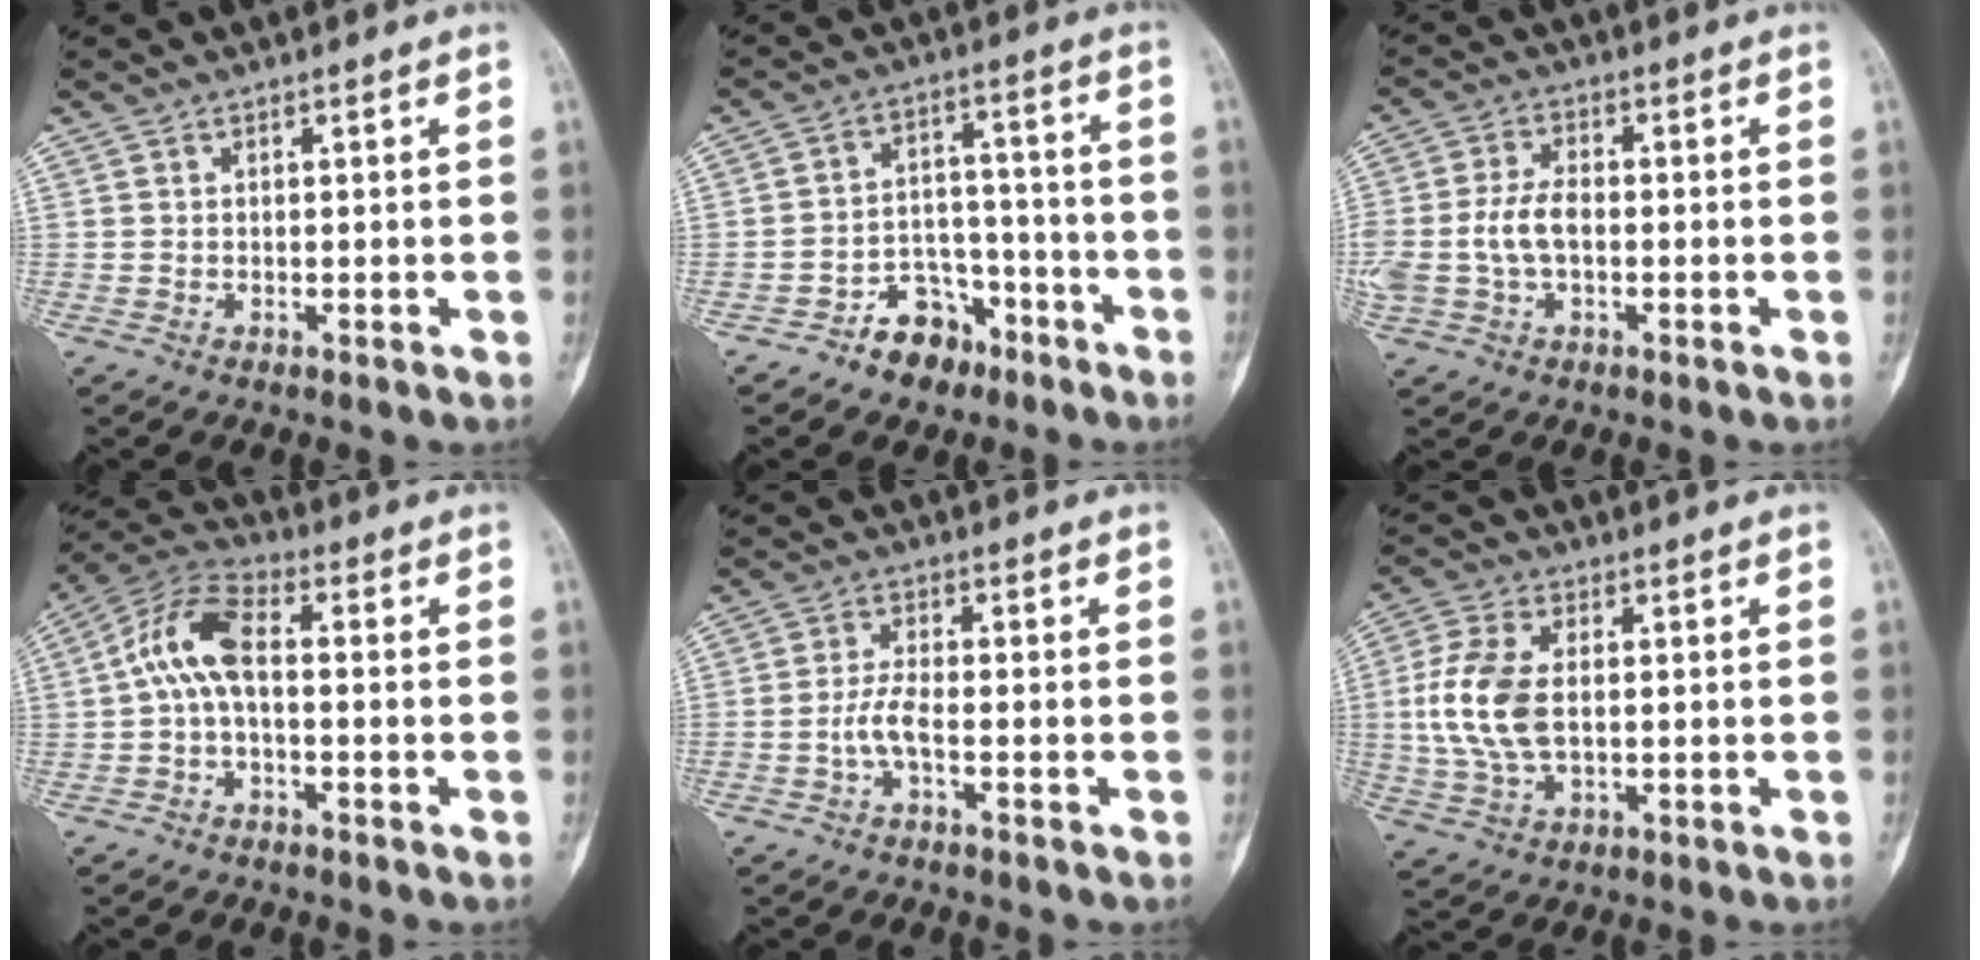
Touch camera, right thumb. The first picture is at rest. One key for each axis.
{"total": 8.6, "fx": -5.8, "fy": 5.7, "fz": 2.7, "tx": -0.005, "ty": 0.066, "tz": -0.097}
{"total": 8.2, "fx": -0.9, "fy": 5.1, "fz": 6.4, "tx": -0.144, "ty": 0.023, "tz": -0.017}
{"total": 9.0, "fx": -0.4, "fy": 4.3, "fz": 7.9, "tx": -0.161, "ty": 0.034, "tz": -0.018}
{"total": 3.5, "fx": -1.4, "fy": 1.0, "fz": 3.1, "tx": -0.070, "ty": 0.011, "tz": -0.031}
{"total": 11.0, "fx": 0.2, "fy": 6.3, "fz": 9.0, "tx": -0.201, "ty": 0.005, "tz": 0.005}